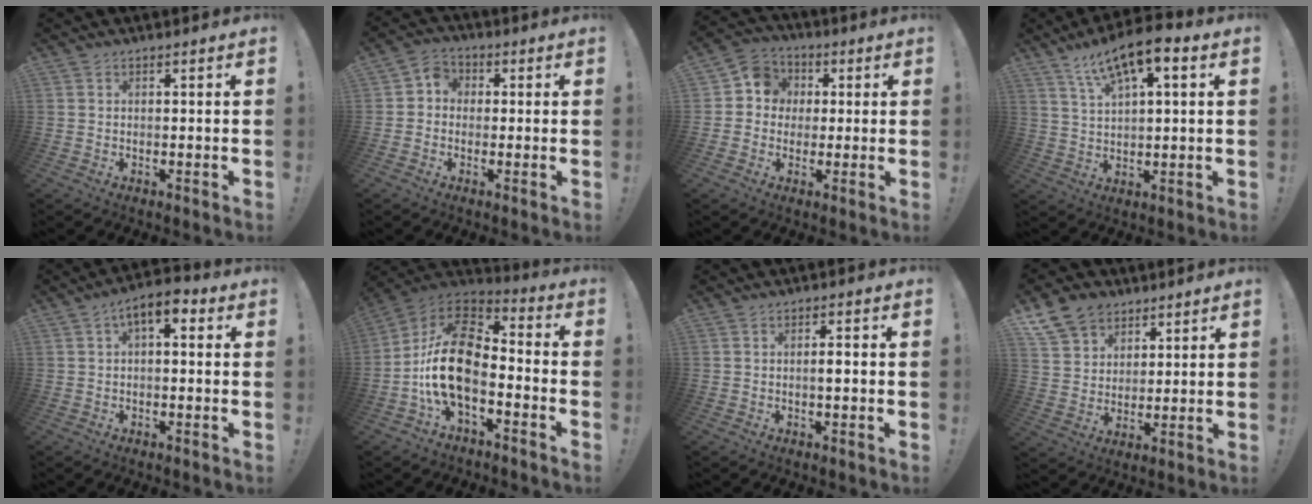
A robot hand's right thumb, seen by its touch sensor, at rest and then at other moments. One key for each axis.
{"total": 4.5, "fx": -1.2, "fy": 3.9, "fz": 1.9, "tx": -0.031, "ty": 0.019, "tz": -0.019}
{"total": 8.0, "fx": 0.1, "fy": 7.6, "fz": 2.4, "tx": -0.031, "ty": 0.013, "tz": 0.008}
{"total": 10.4, "fx": 5.8, "fy": 2.9, "fz": 8.1, "tx": -0.138, "ty": -0.026, "tz": 0.102}
{"total": 5.9, "fx": 1.7, "fy": 2.6, "fz": 5.1, "tx": -0.073, "ty": -0.009, "tz": 0.029}
{"total": 17.9, "fx": -4.4, "fy": 10.4, "fz": 13.8, "tx": -0.260, "ty": 0.024, "tz": -0.073}
{"total": 2.2, "fx": -0.4, "fy": 0.3, "fz": 2.1, "tx": -0.031, "ty": 0.001, "tz": -0.012}
{"total": 11.2, "fx": 7.1, "fy": 8.0, "fz": 3.2, "tx": -0.058, "ty": -0.043, "tz": 0.143}